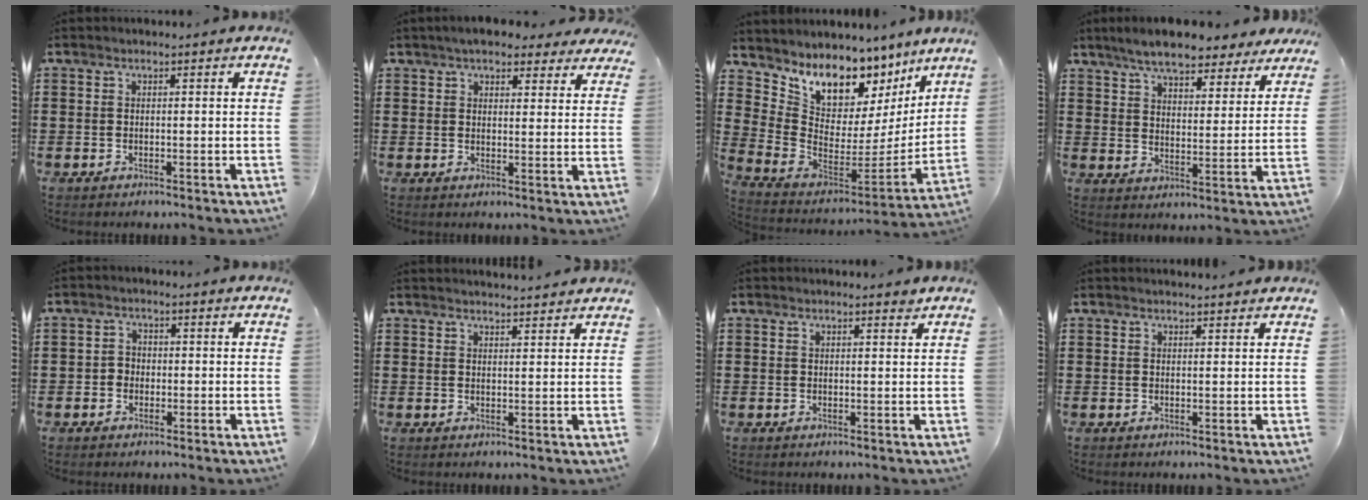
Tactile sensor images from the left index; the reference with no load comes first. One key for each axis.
{"total": 4.9, "fx": 4.3, "fy": 1.4, "fz": 1.9, "tx": -0.042, "ty": -0.004, "tz": 0.079}
{"total": 7.2, "fx": 5.8, "fy": 4.0, "fz": 1.5, "tx": -0.064, "ty": -0.060, "tz": 0.106}
{"total": 7.5, "fx": 6.9, "fy": 1.3, "fz": 2.8, "tx": -0.073, "ty": -0.020, "tz": 0.124}
{"total": 1.8, "fx": -0.7, "fy": 1.6, "fz": 0.5, "tx": -0.015, "ty": 0.005, "tz": -0.017}
{"total": 2.2, "fx": 2.2, "fy": -0.2, "fz": 0.1, "tx": -0.006, "ty": -0.005, "tz": 0.042}
{"total": 1.4, "fx": 1.2, "fy": 0.2, "fz": 0.6, "tx": -0.013, "ty": 0.001, "tz": 0.023}
{"total": 1.3, "fx": 1.3, "fy": 0.0, "fz": 0.2, "tx": -0.006, "ty": -0.002, "tz": 0.026}